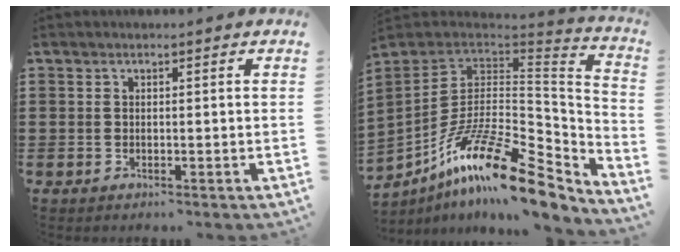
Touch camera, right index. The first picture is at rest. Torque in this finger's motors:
{"motor_torque": [0.38, 0.57, -0.14, -0.21]}